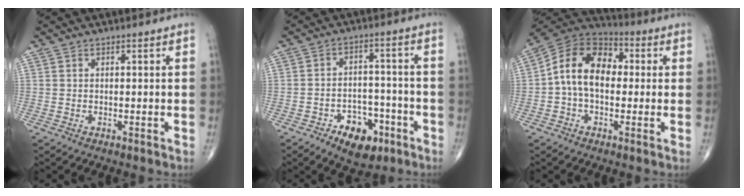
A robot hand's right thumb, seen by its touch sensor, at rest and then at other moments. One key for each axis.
{"total": 9.7, "fx": -5.2, "fy": 6.0, "fz": 5.6, "tx": -0.049, "ty": 0.038, "tz": -0.073}
{"total": 13.0, "fx": 0.2, "fy": 8.9, "fz": 9.5, "tx": -0.148, "ty": 0.037, "tz": -0.011}